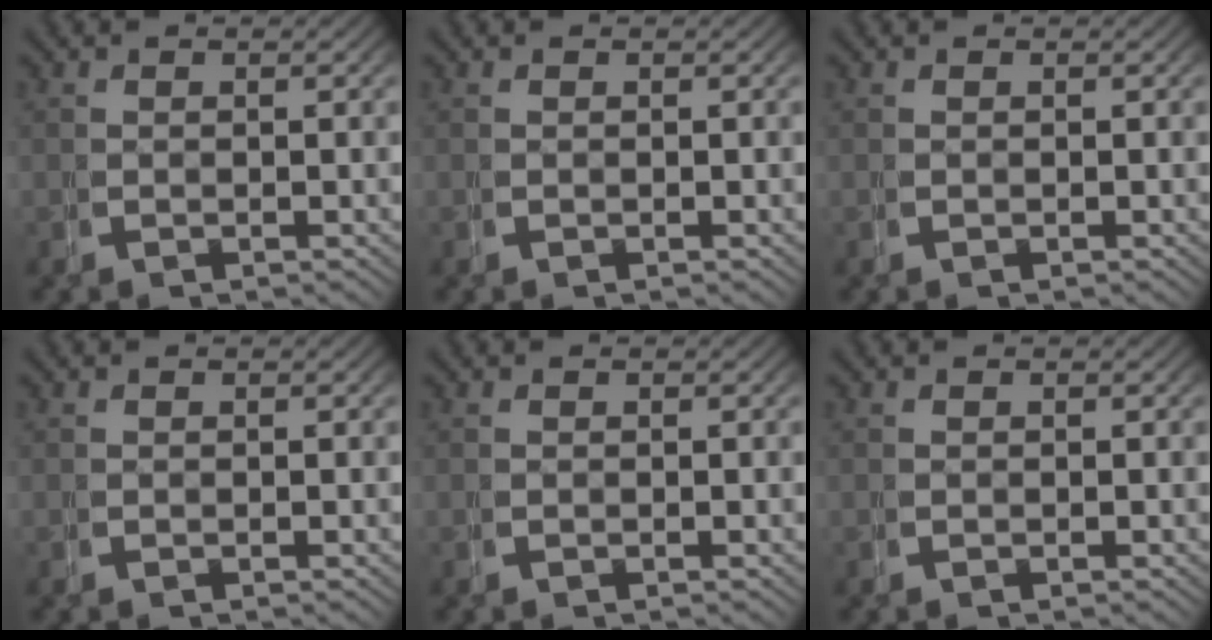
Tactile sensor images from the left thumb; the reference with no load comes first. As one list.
[{"total": 0.0}, {"total": 0.0}, {"total": 0.0}, {"total": 0.0}, {"total": 0.0}]